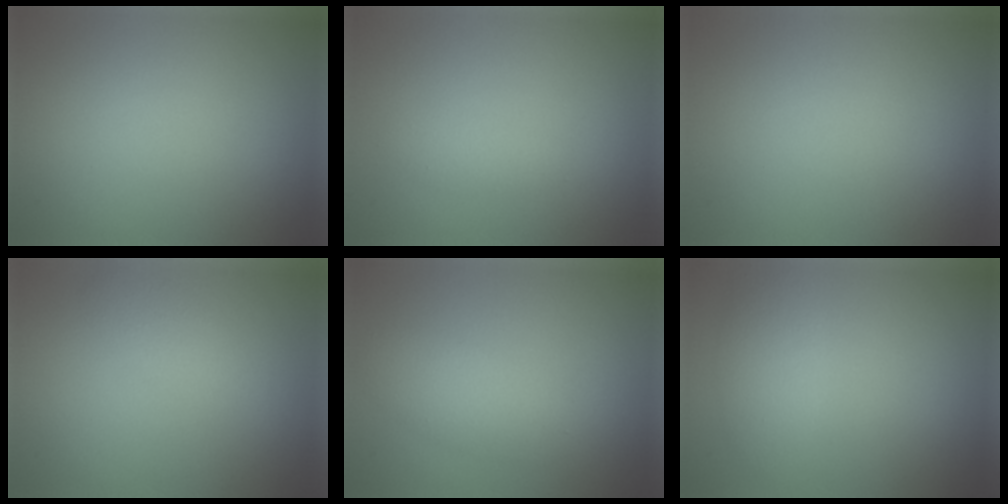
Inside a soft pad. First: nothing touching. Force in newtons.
{"total": 1.1, "press": 1.0, "slide": 0.1}
{"total": 0.0}
{"total": 1.8, "press": 1.8, "slide": 0.2}
{"total": 2.7, "press": 2.7, "slide": 0.1}
{"total": 2.5, "press": 2.5, "slide": 0.1}